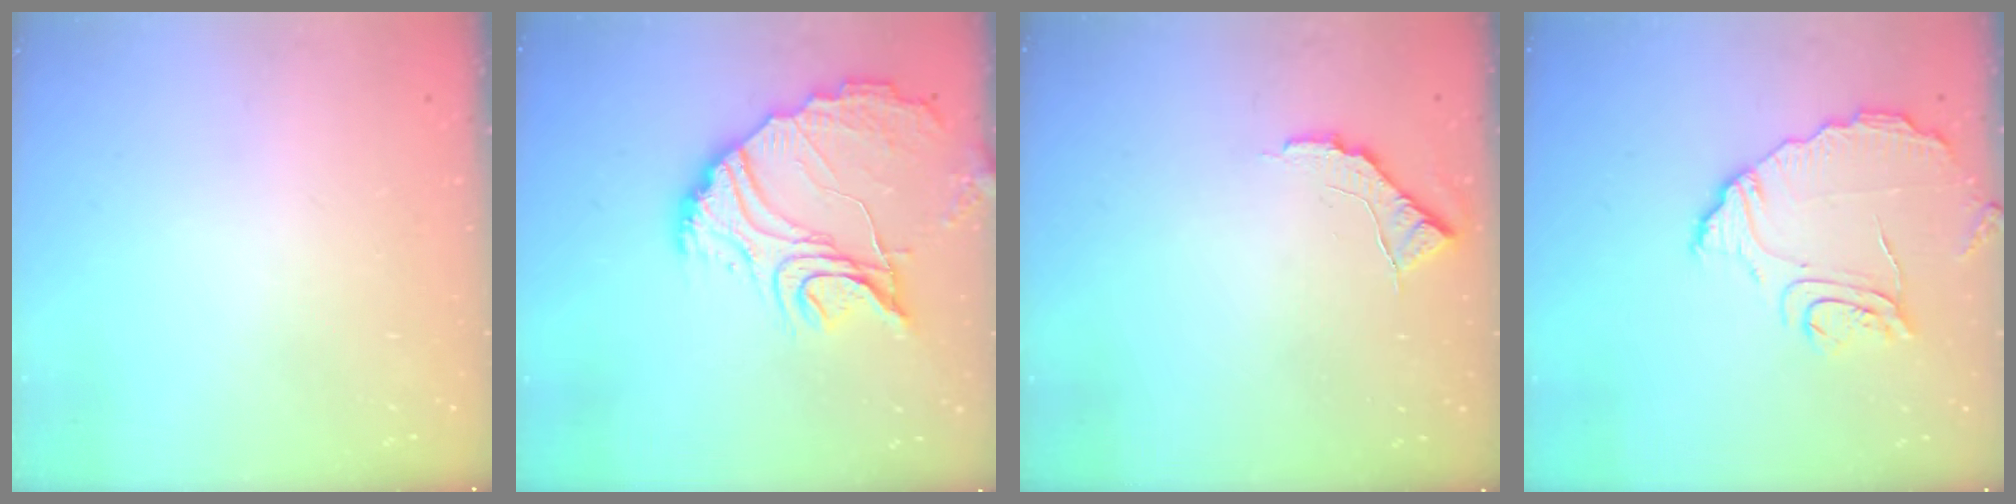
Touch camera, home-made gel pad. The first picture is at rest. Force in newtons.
{"total": 17.9, "press": 17.9, "slide": 0.6}
{"total": 6.7, "press": 6.7, "slide": 0.6}
{"total": 9.6, "press": 9.6, "slide": 0.2}